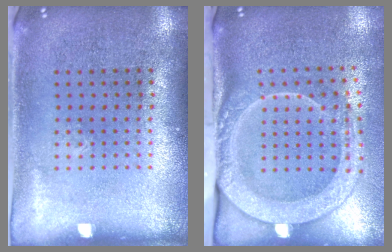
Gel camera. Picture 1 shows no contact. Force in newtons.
{"total": 2.7, "press": 2.1, "slide": 1.6}